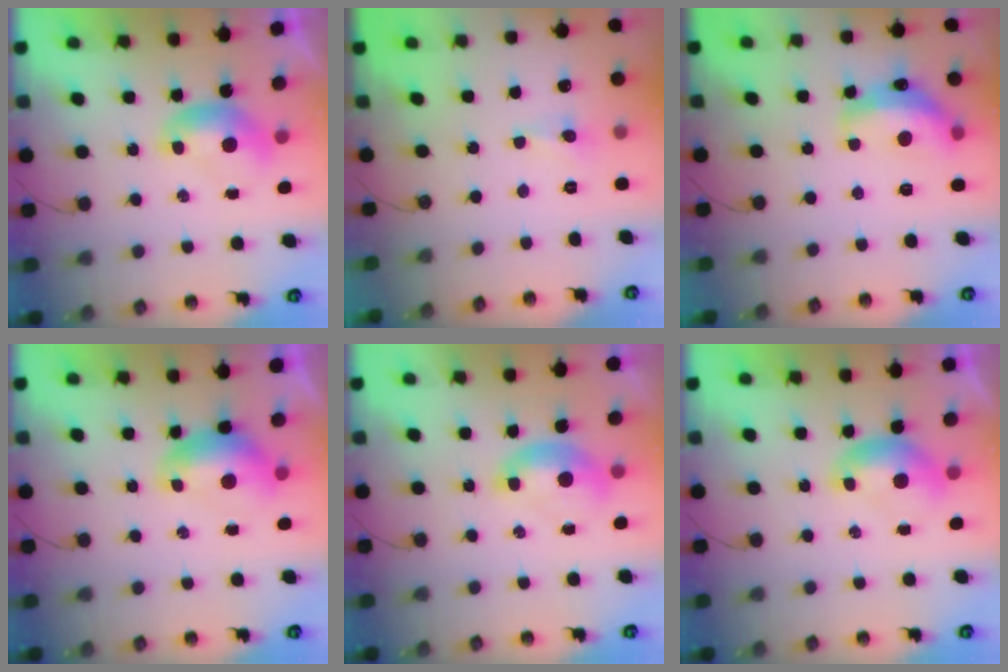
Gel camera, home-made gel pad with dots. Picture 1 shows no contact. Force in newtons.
{"total": 1.2, "press": 1.1, "slide": 0.6}
{"total": 9.1, "press": 9.1, "slide": 0.7}
{"total": 0.8, "press": 0.7, "slide": 0.4}
{"total": 1.5, "press": 1.4, "slide": 0.6}
{"total": 0.0}